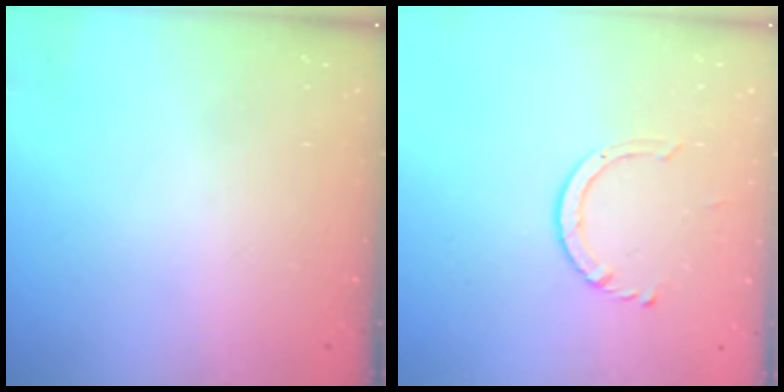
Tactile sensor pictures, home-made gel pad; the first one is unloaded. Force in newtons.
{"total": 4.6, "press": 4.5, "slide": 0.5}